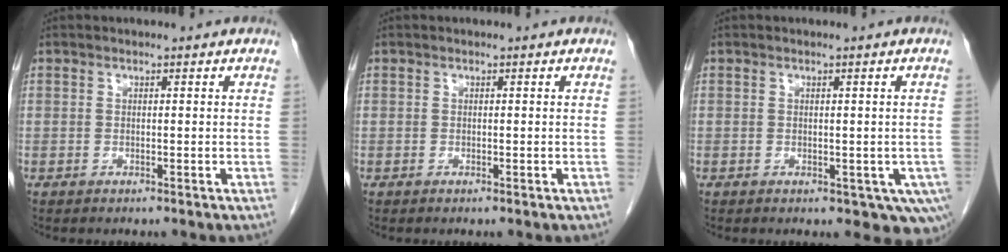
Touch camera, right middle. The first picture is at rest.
{"total": 0.0}
{"total": 6.4, "force": [-2.6, 3.8, 4.4], "torque": [-0.031, -0.009, -0.032]}